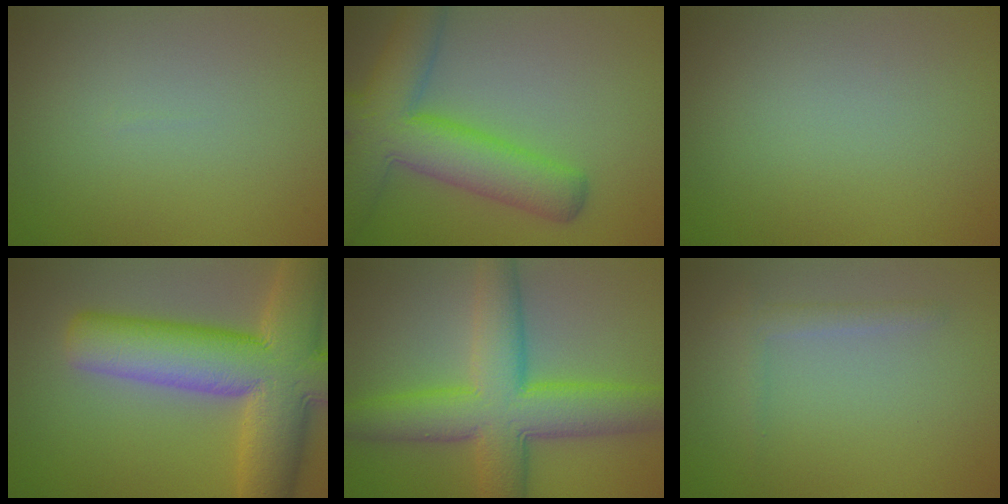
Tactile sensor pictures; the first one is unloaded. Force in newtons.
{"total": 7.7, "press": 7.7, "slide": 0.7}
{"total": 0.0}
{"total": 13.0, "press": 13.0, "slide": 1.0}
{"total": 9.2, "press": 9.2, "slide": 0.2}
{"total": 1.4, "press": 1.4, "slide": 0.1}